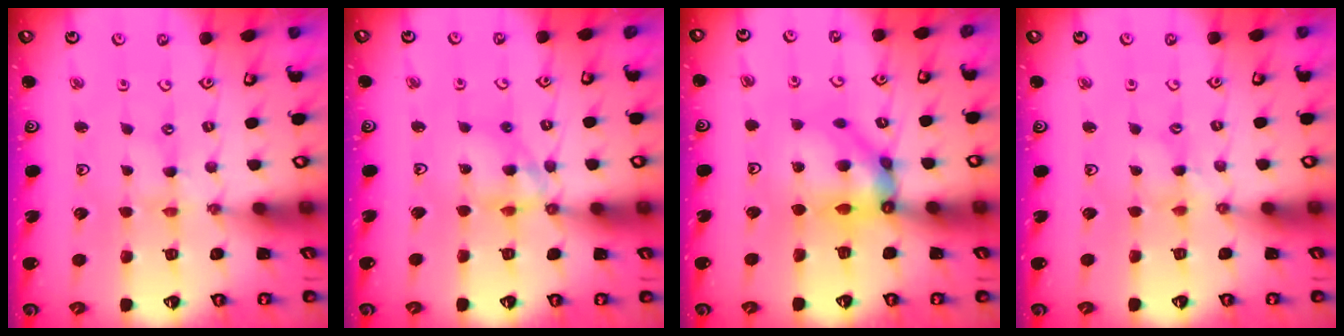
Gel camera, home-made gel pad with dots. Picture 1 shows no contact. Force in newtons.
{"total": 10.9, "press": 10.9, "slide": 0.8}
{"total": 11.0, "press": 11.0, "slide": 1.0}
{"total": 1.2, "press": 1.2, "slide": 0.3}